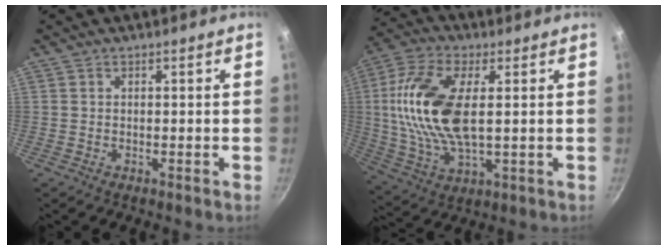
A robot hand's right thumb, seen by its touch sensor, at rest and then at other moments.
{"total": 17.6, "force": [2.3, 8.4, 15.3], "torque": [-0.310, 0.003, 0.038]}